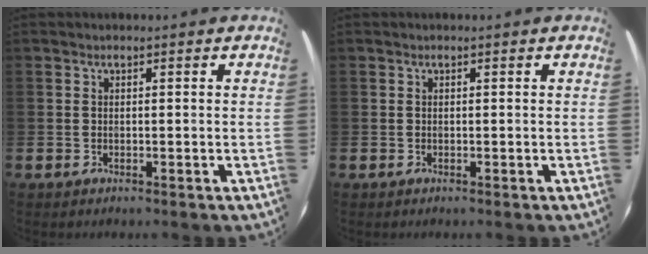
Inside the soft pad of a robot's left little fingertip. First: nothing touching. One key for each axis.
{"total": 0.0}